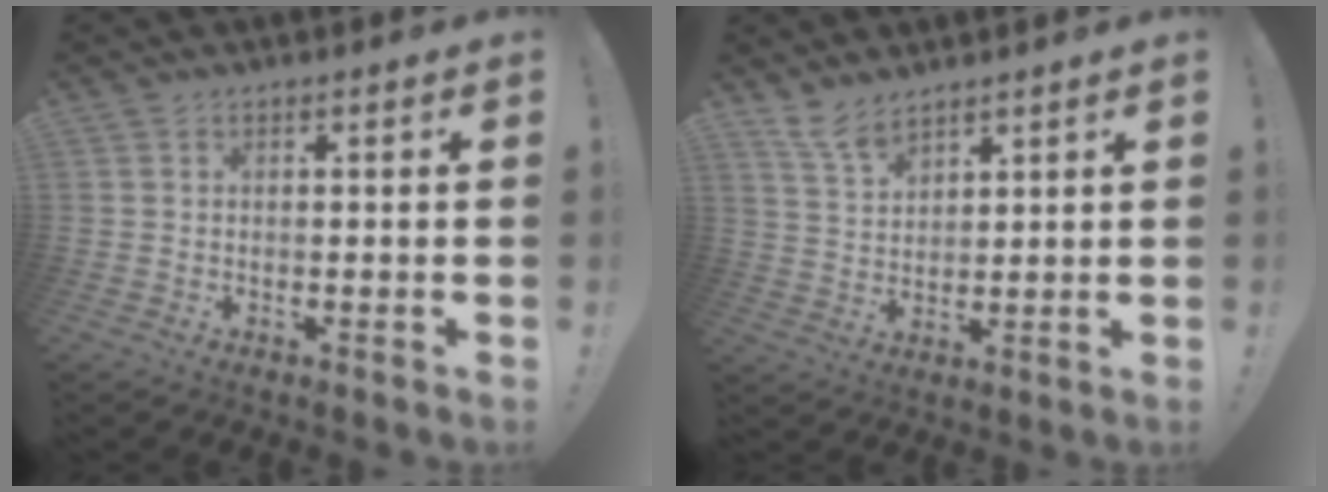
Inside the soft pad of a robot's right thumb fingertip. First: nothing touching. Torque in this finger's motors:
{"motor_torque": [0.19, 0.84, 0.58, 0.43, 0.00]}